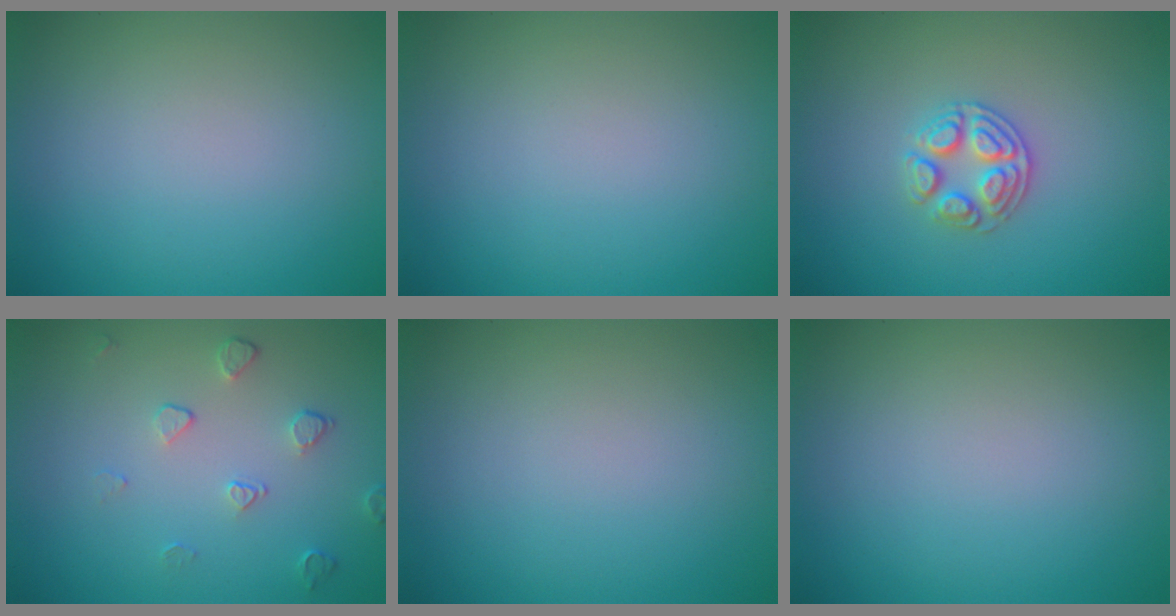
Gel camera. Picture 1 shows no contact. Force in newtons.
{"total": 0.0}
{"total": 2.9, "press": 2.7, "slide": 1.0}
{"total": 1.6, "press": 1.1, "slide": 1.2}
{"total": 0.0}
{"total": 0.0}